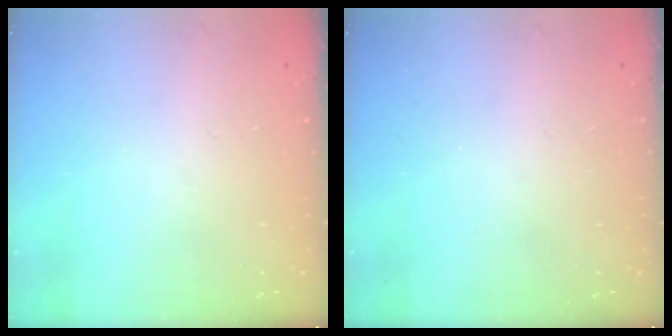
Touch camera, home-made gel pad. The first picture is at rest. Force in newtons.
{"total": 0.0}